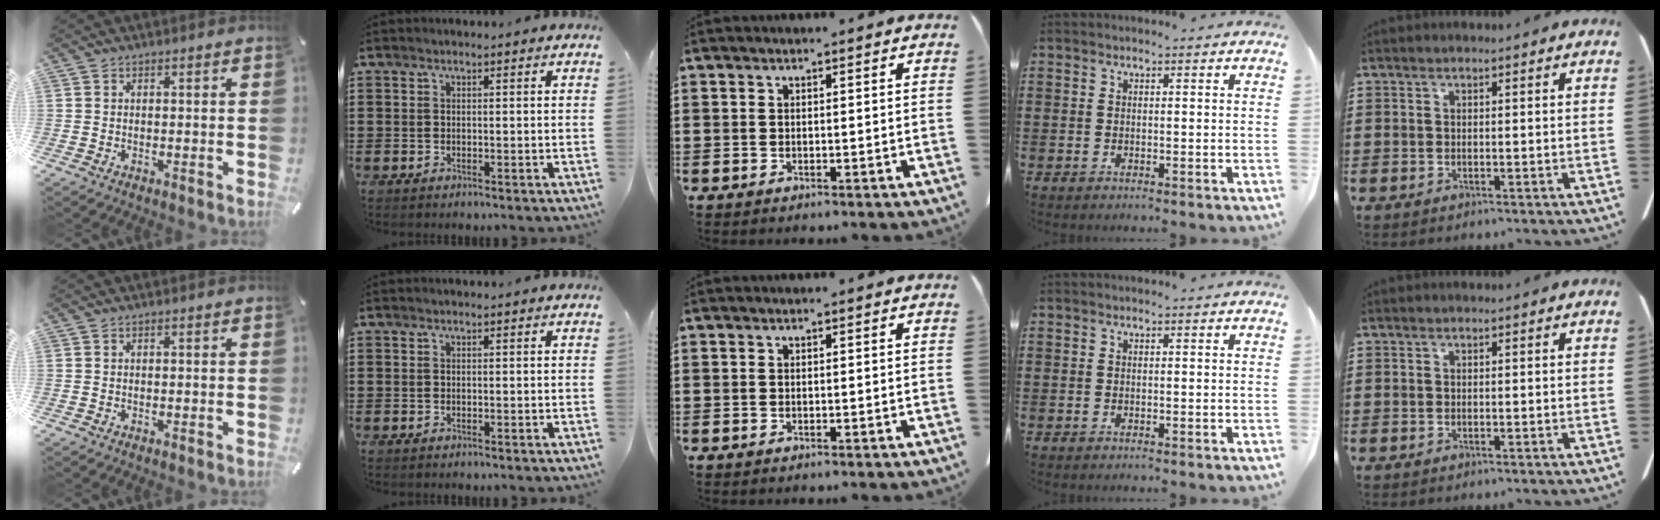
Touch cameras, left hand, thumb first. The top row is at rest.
{}